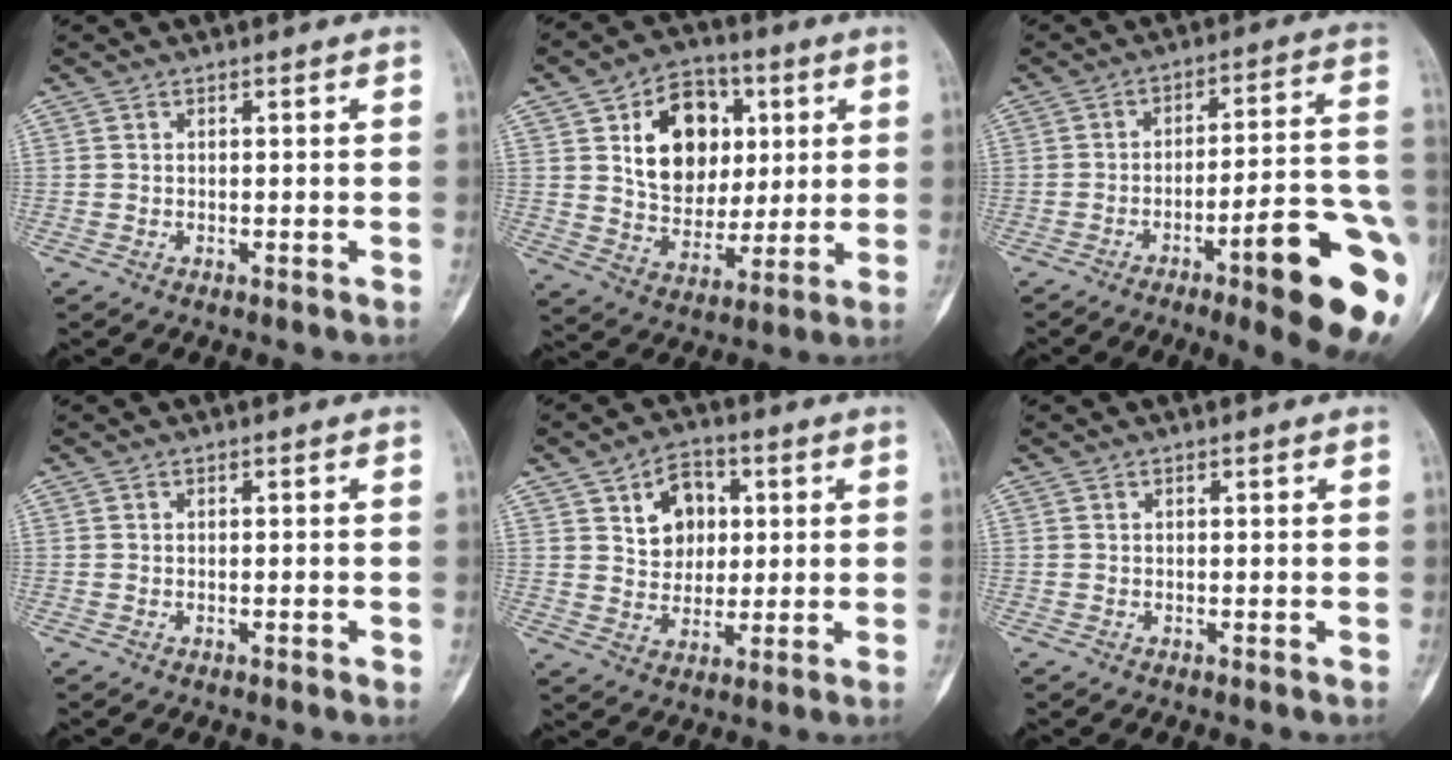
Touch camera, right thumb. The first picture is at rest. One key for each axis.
{"total": 16.0, "fx": 4.3, "fy": 12.0, "fz": 9.7, "tx": -0.107, "ty": -0.006, "tz": 0.076}
{"total": 20.2, "fx": -8.6, "fy": 3.7, "fz": 18.0, "tx": -0.179, "ty": 0.044, "tz": -0.115}
{"total": 0.8, "fx": -0.3, "fy": 0.4, "fz": 0.6, "tx": -0.004, "ty": 0.000, "tz": -0.005}
{"total": 9.1, "fx": 2.6, "fy": 7.1, "fz": 5.0, "tx": -0.032, "ty": -0.006, "tz": 0.043}
{"total": 0.0}